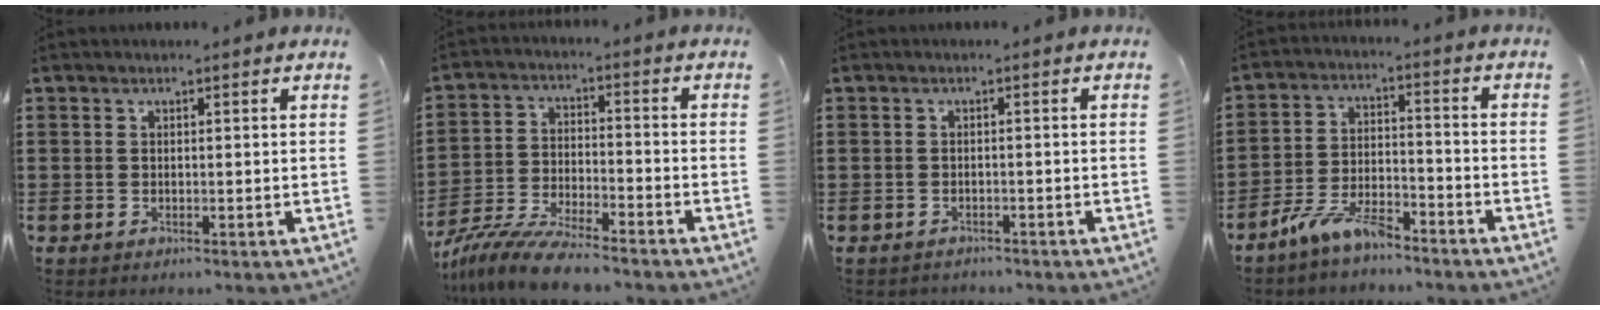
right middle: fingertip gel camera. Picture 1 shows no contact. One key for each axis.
{"total": 8.8, "fx": -8.1, "fy": 0.8, "fz": 3.3, "tx": -0.074, "ty": 0.006, "tz": -0.159}
{"total": 1.1, "fx": -1.0, "fy": 0.3, "fz": -0.2, "tx": -0.001, "ty": 0.004, "tz": -0.025}
{"total": 7.4, "fx": -6.1, "fy": 1.8, "fz": 3.6, "tx": -0.084, "ty": -0.004, "tz": -0.119}